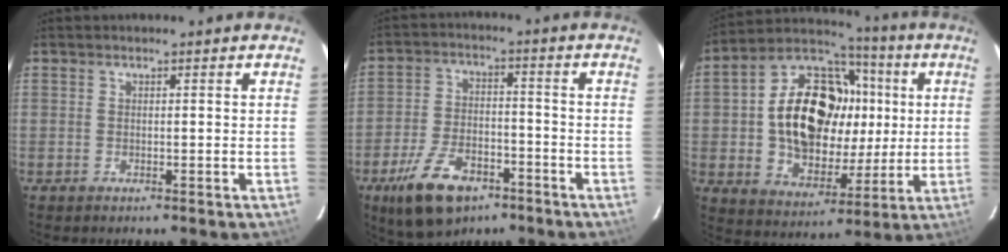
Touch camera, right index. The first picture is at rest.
{"total": 13.6, "force": [-8.2, 7.0, 8.3], "torque": [-0.180, -0.008, -0.137]}
{"total": 22.3, "force": [2.4, 15.5, 15.8], "torque": [-0.303, 0.045, 0.051]}